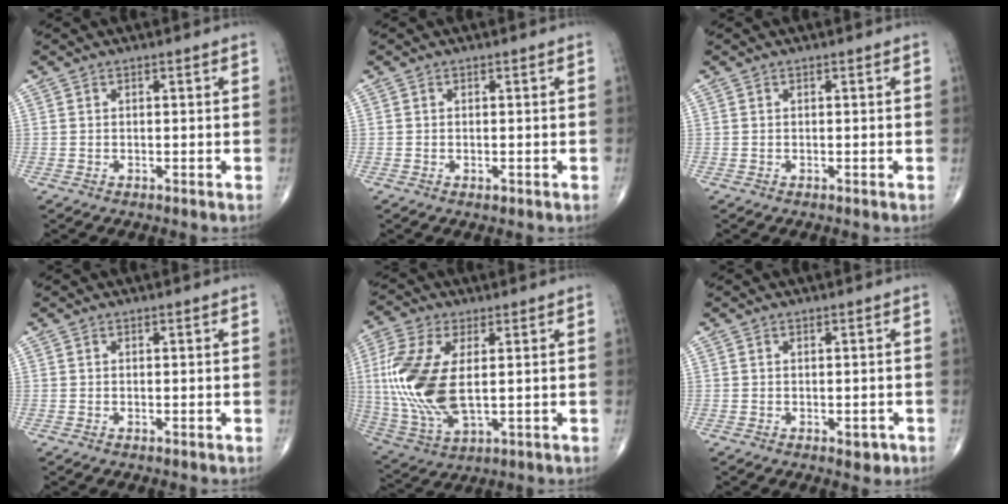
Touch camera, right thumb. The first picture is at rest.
{"total": 0.9, "force": [-0.3, 0.5, 0.7], "torque": [-0.010, -0.002, -0.003]}
{"total": 0.0}
{"total": 0.0}
{"total": 16.4, "force": [1.3, 8.0, 14.3], "torque": [-0.331, -0.011, 0.033]}
{"total": 2.0, "force": [-0.7, 1.2, 1.4], "torque": [-0.004, 0.000, -0.006]}